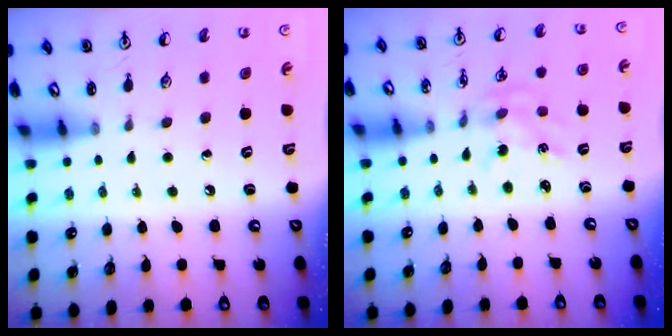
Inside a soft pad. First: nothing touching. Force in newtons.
{"total": 1.7, "press": 1.7, "slide": 0.3}